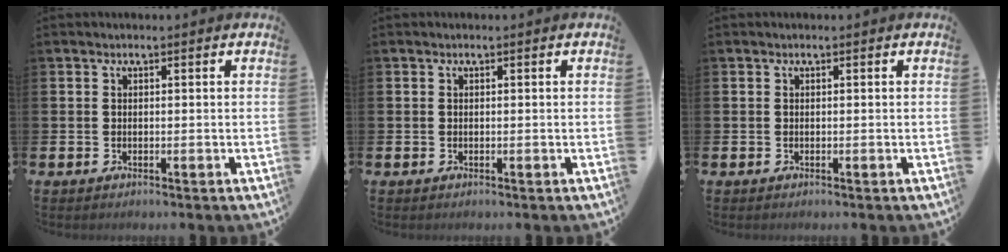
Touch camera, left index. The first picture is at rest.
{"total": 0.0}
{"total": 0.0}